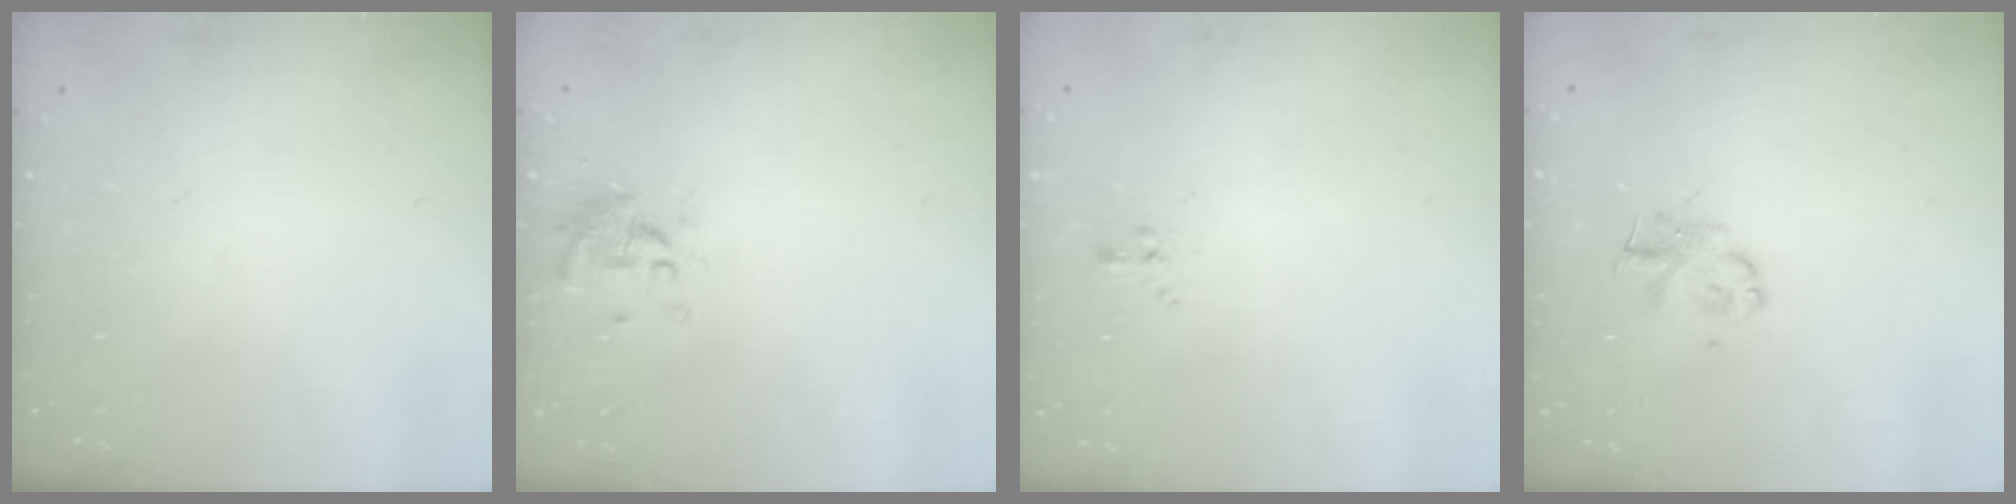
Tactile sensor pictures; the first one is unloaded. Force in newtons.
{"total": 0.6, "press": 0.6, "slide": 0.2}
{"total": 0.0}
{"total": 2.2, "press": 2.1, "slide": 0.4}